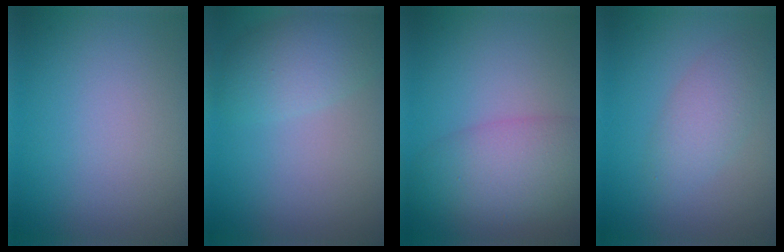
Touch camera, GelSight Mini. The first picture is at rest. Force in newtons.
{"total": 4.2, "press": 4.2, "slide": 0.2}
{"total": 6.6, "press": 6.6, "slide": 0.5}
{"total": 2.8, "press": 2.8, "slide": 0.0}